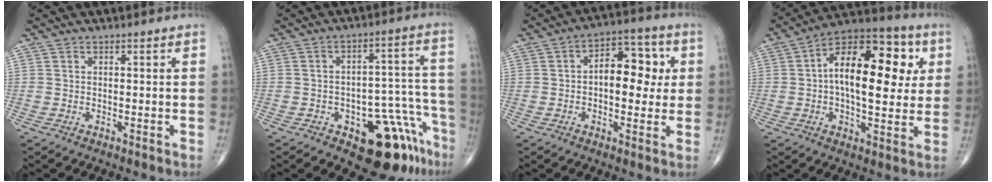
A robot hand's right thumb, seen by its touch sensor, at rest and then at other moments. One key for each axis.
{"total": 13.6, "fx": -8.0, "fy": 5.9, "fz": 9.2, "tx": -0.068, "ty": 0.073, "tz": -0.103}
{"total": 11.3, "fx": 1.1, "fy": 6.6, "fz": 9.1, "tx": -0.094, "ty": 0.022, "tz": 0.011}
{"total": 19.8, "fx": 3.3, "fy": 9.8, "fz": 16.8, "tx": -0.230, "ty": 0.019, "tz": 0.037}